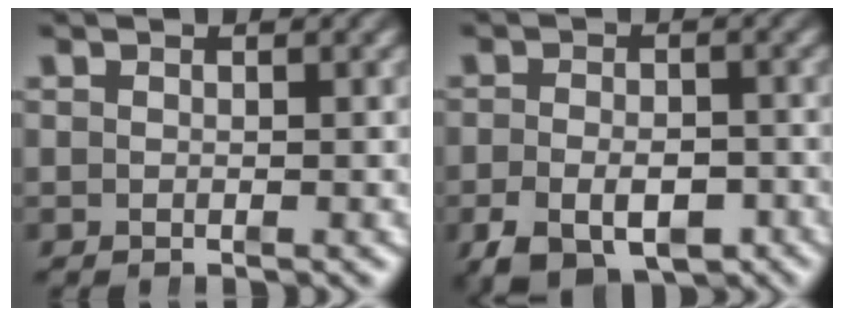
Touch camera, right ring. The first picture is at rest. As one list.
[{"total": 6.1, "force": [-3.5, 3.4, 3.6], "torque": [-0.053, -0.023, -0.045]}]